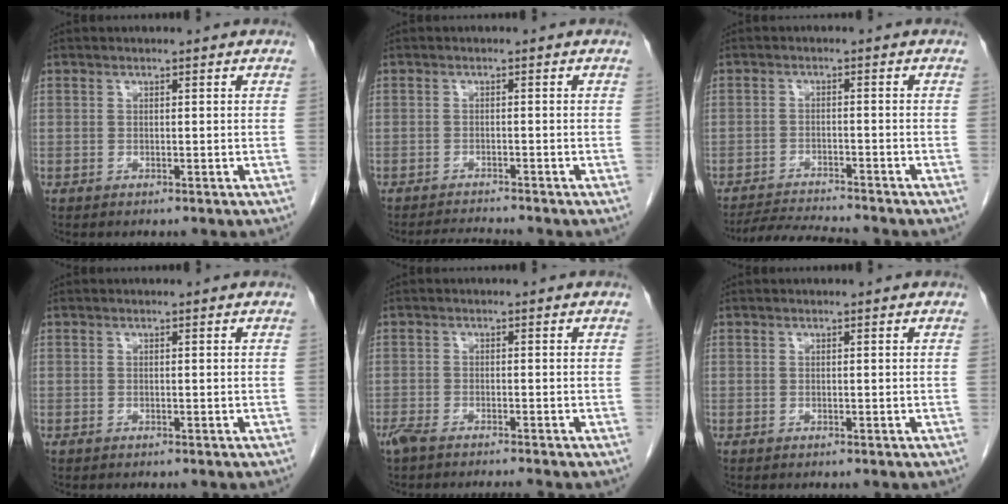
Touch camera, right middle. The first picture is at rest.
{"total": 2.6, "force": [-2.5, -0.8, 0.0], "torque": [-0.004, -0.018, -0.041]}
{"total": 6.1, "force": [-6.0, -0.7, 1.2], "torque": [-0.019, -0.015, -0.102]}
{"total": 0.0}
{"total": 4.4, "force": [-3.9, 0.1, 2.2], "torque": [-0.039, -0.010, -0.067]}
{"total": 0.0}